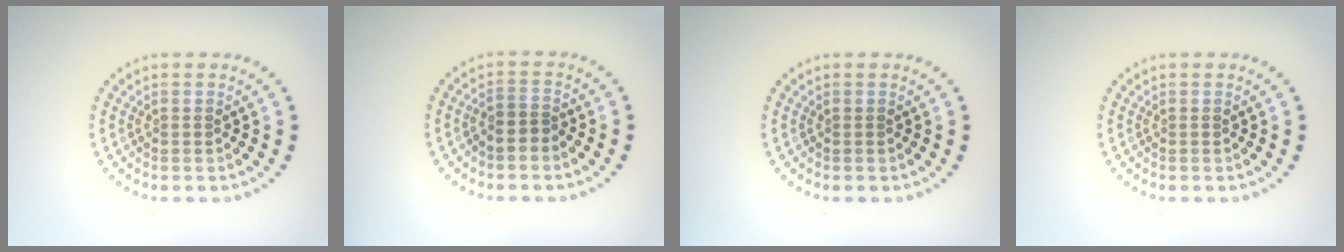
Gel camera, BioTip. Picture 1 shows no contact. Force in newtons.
{"total": 1.5, "press": 1.3, "slide": 0.7}
{"total": 0.0}
{"total": 0.0}